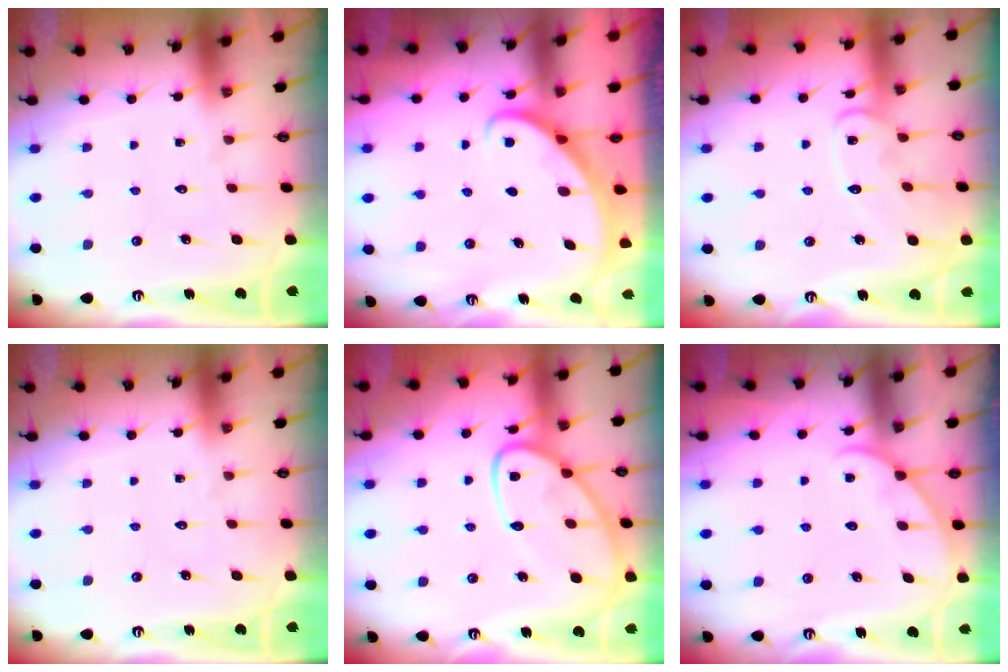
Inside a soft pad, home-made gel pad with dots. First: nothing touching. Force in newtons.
{"total": 2.7, "press": 2.7, "slide": 0.2}
{"total": 9.6, "press": 9.6, "slide": 0.1}
{"total": 0.0}
{"total": 13.3, "press": 13.2, "slide": 1.5}
{"total": 3.4, "press": 3.3, "slide": 0.4}